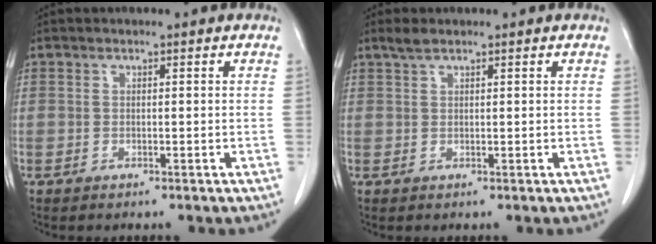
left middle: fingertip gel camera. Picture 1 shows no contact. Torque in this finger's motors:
{"motor_torque": [0.50, -0.43, -0.02, 0.00]}